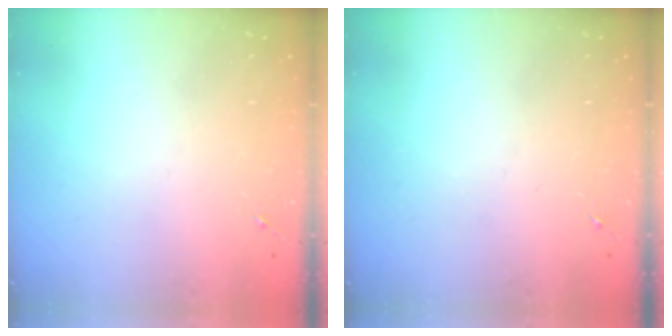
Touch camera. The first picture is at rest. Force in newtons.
{"total": 0.0}